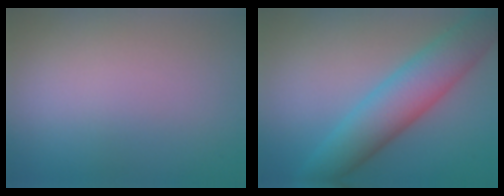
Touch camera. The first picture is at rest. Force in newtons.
{"total": 6.8, "press": 6.8, "slide": 0.1}